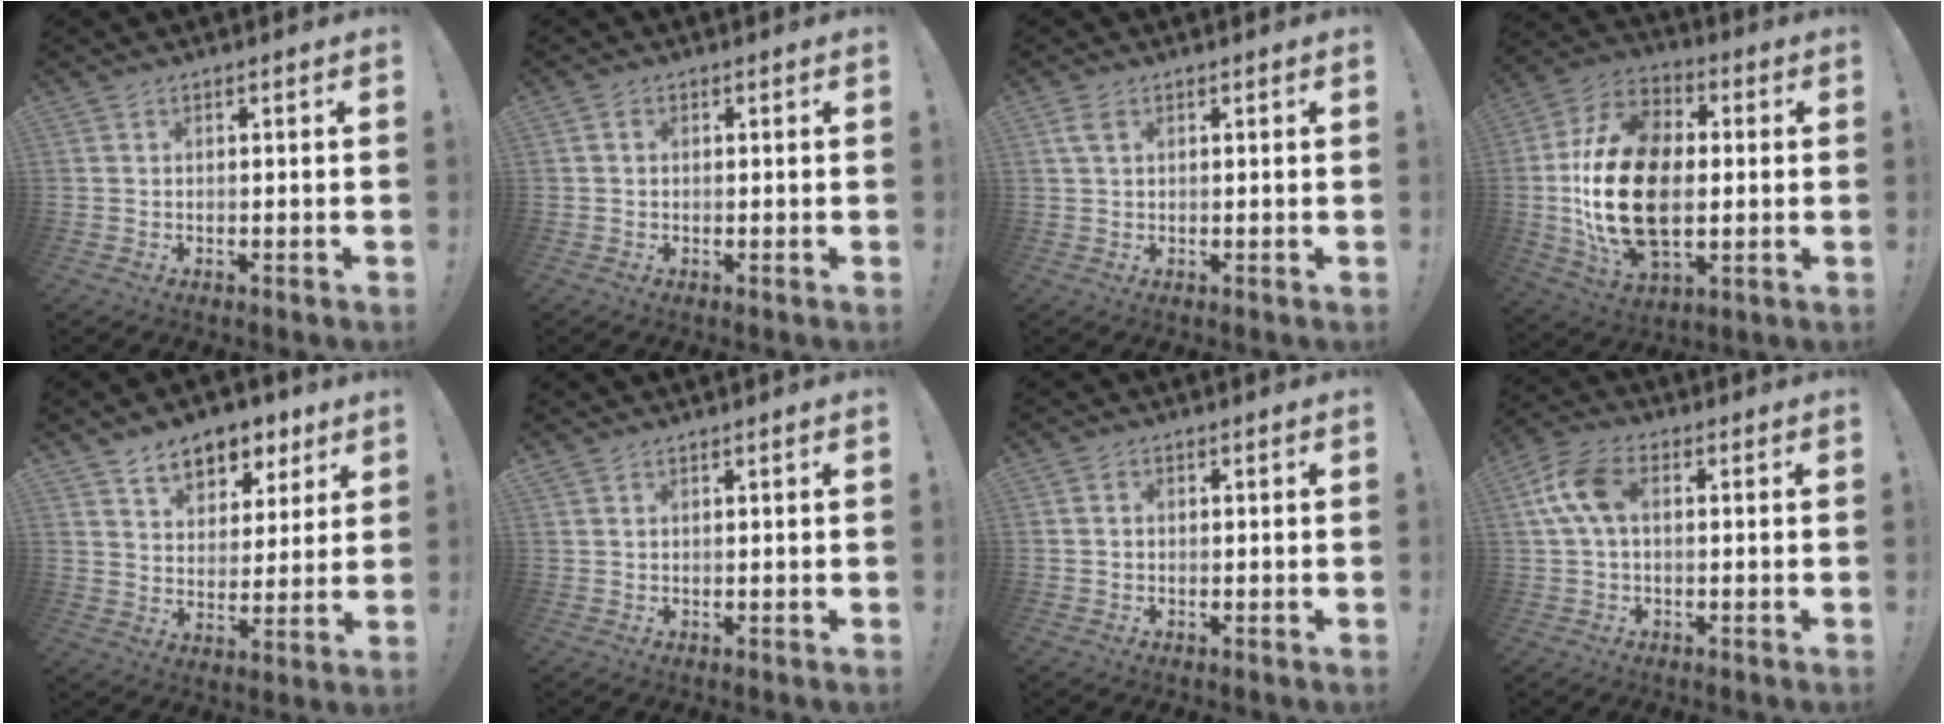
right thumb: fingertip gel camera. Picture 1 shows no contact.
{"total": 1.1, "force": [-0.1, 1.0, 0.4], "torque": [-0.009, 0.004, -0.001]}
{"total": 3.2, "force": [1.5, 1.8, 2.2], "torque": [-0.040, 0.003, 0.028]}
{"total": 25.1, "force": [-1.2, 15.9, 19.4], "torque": [-0.369, 0.011, -0.011]}
{"total": 9.5, "force": [6.5, 6.0, 3.4], "torque": [-0.039, -0.048, 0.120]}
{"total": 1.0, "force": [0.9, 0.1, 0.3], "torque": [0.000, -0.003, 0.016]}
{"total": 0.9, "force": [-0.1, 0.8, 0.4], "torque": [0.000, 0.000, -0.003]}
{"total": 8.9, "force": [1.4, 5.2, 7.1], "torque": [-0.141, 0.010, 0.027]}